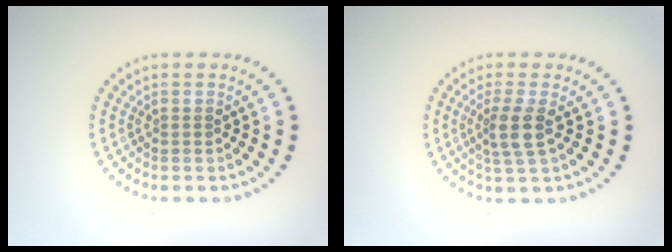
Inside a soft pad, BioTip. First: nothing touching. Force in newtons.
{"total": 2.6, "press": 2.2, "slide": 1.5}